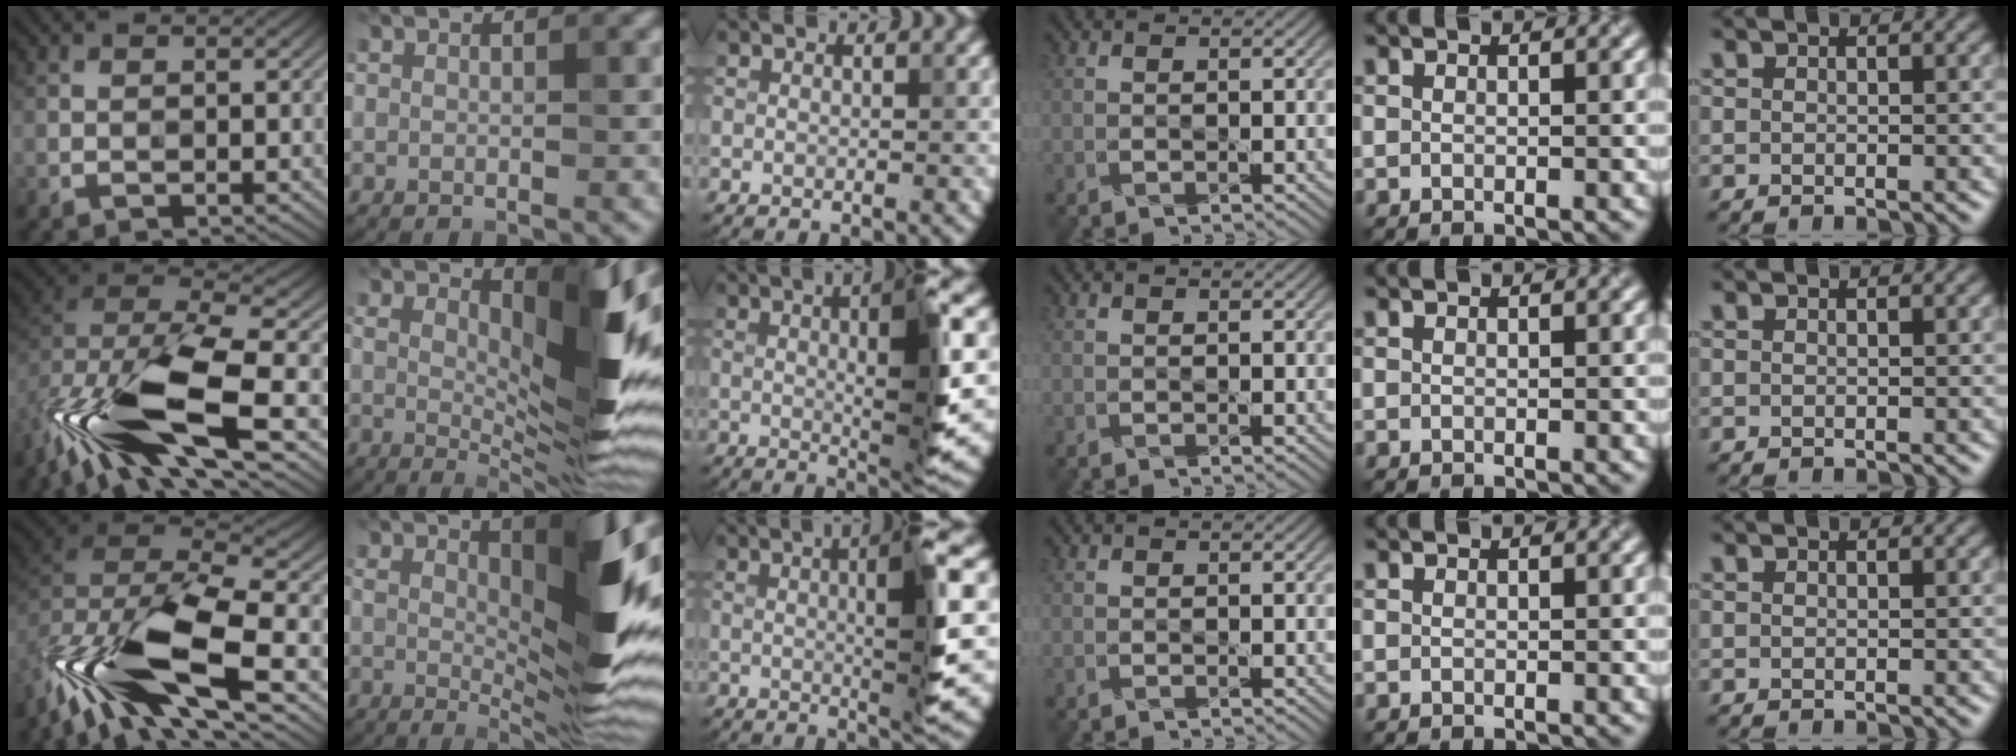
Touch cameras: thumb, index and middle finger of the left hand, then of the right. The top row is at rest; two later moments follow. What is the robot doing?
{"motion": "shake", "object": "box of matches"}